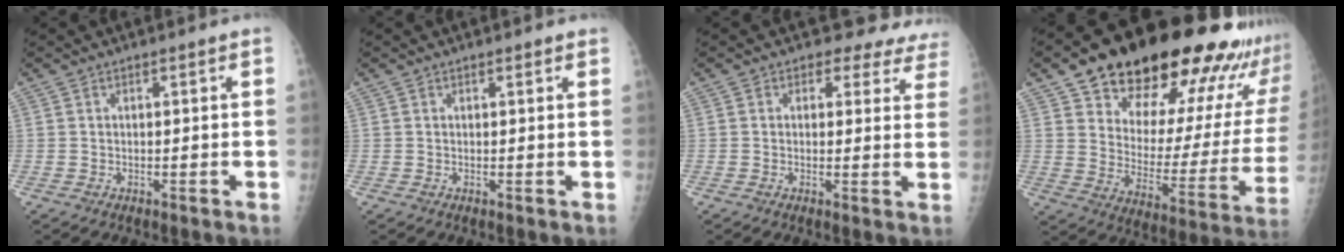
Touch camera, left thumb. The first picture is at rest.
{"total": 0.8, "force": [0.7, 0.3, 0.4], "torque": [-0.006, -0.004, 0.007]}
{"total": 9.2, "force": [7.8, 4.8, 1.1], "torque": [0.040, -0.030, 0.057]}
{"total": 30.8, "force": [22.0, 12.4, 17.5], "torque": [-0.220, -0.076, 0.303]}